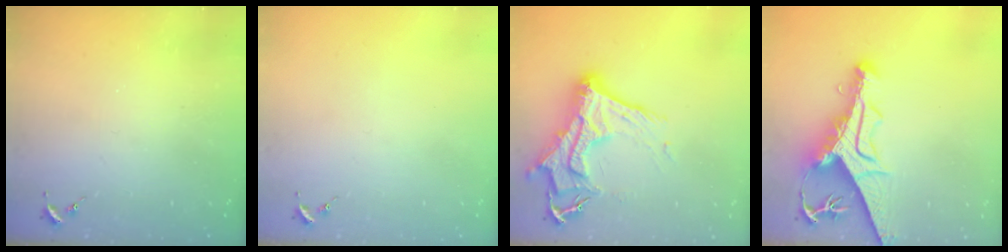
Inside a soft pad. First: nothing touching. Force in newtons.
{"total": 0.0}
{"total": 18.3, "press": 18.2, "slide": 1.5}
{"total": 17.2, "press": 17.1, "slide": 1.8}